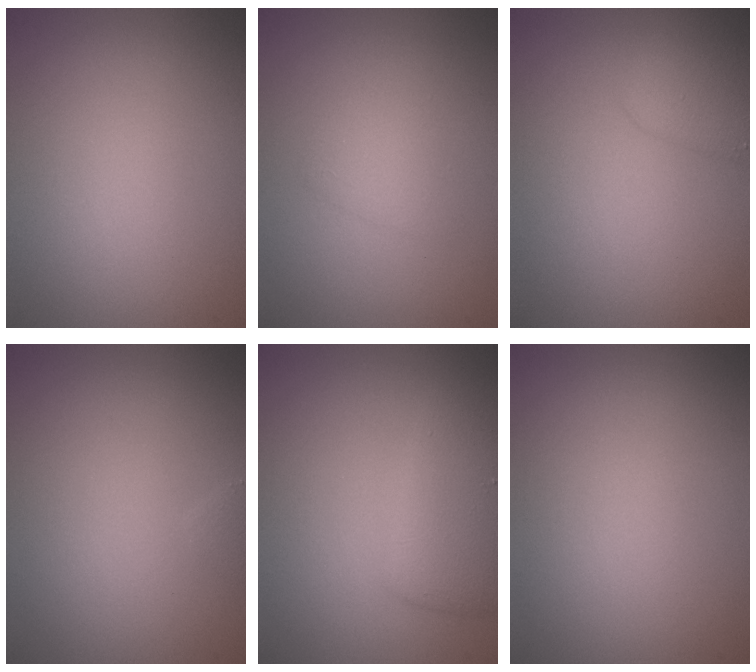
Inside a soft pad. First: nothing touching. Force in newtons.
{"total": 1.5, "press": 1.5, "slide": 0.1}
{"total": 2.5, "press": 2.5, "slide": 0.2}
{"total": 0.5, "press": 0.5, "slide": 0.0}
{"total": 3.5, "press": 3.5, "slide": 0.3}
{"total": 0.0}